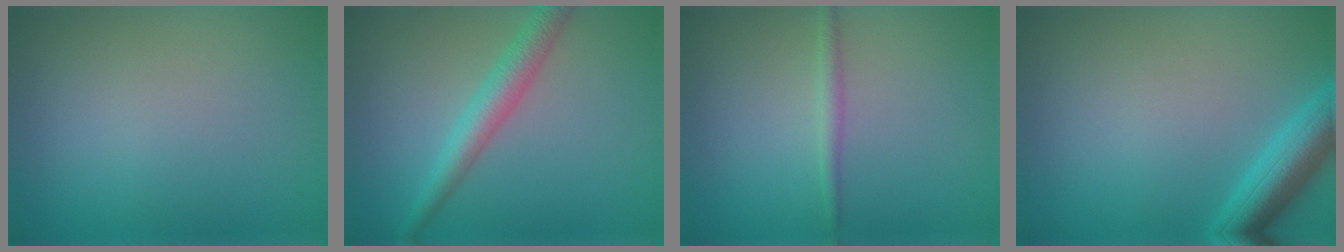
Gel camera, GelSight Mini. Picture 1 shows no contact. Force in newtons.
{"total": 3.4, "press": 3.4, "slide": 0.1}
{"total": 1.3, "press": 1.3, "slide": 0.1}
{"total": 4.4, "press": 4.4, "slide": 0.2}